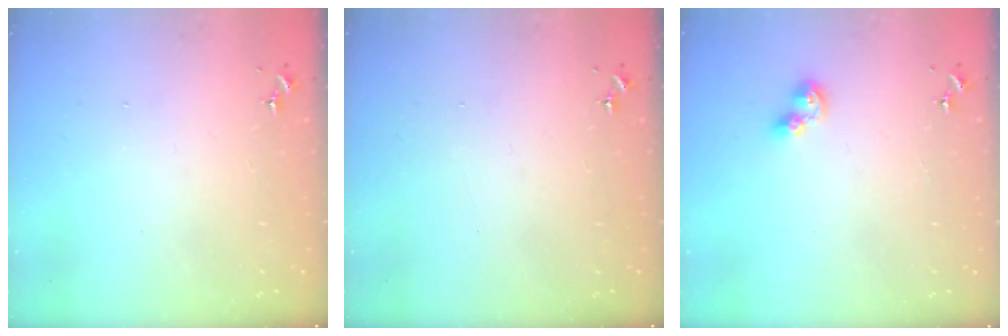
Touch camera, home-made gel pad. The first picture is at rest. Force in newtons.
{"total": 0.0}
{"total": 6.9, "press": 6.8, "slide": 0.9}